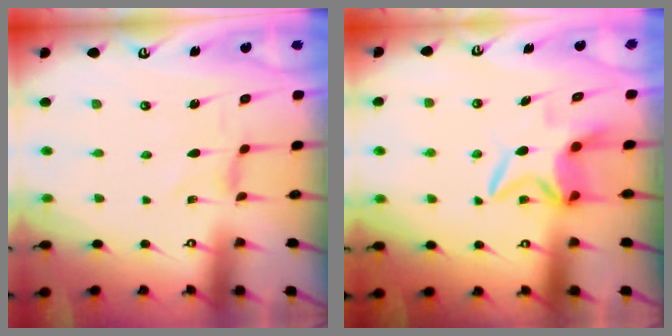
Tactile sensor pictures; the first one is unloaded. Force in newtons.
{"total": 6.9, "press": 6.9, "slide": 0.3}